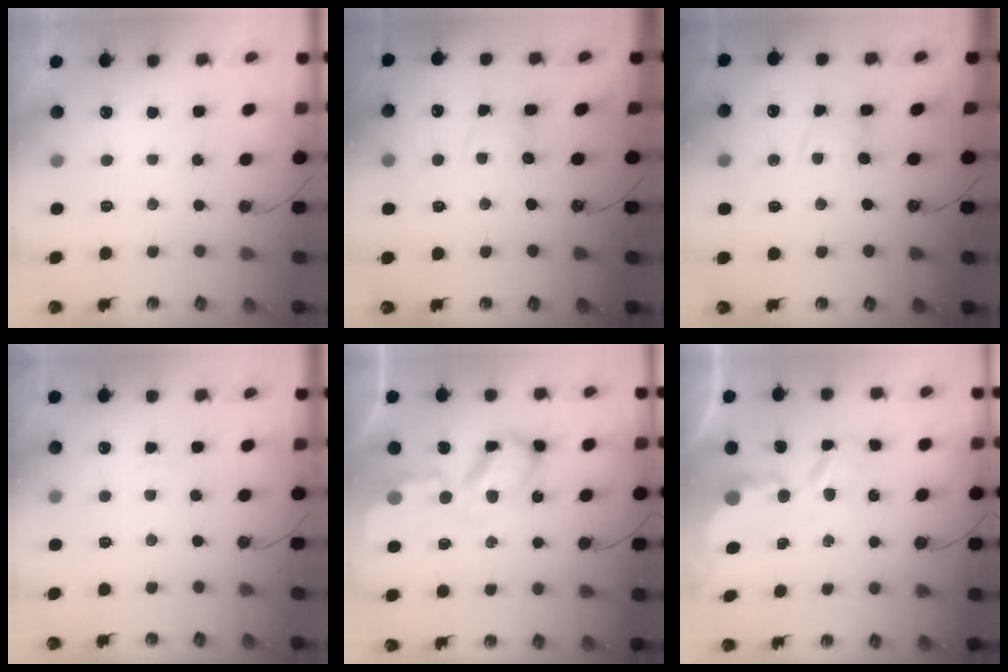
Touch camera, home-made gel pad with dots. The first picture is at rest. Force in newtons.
{"total": 1.6, "press": 1.6, "slide": 0.2}
{"total": 1.4, "press": 1.4, "slide": 0.2}
{"total": 4.0, "press": 3.9, "slide": 0.6}
{"total": 13.1, "press": 13.1, "slide": 1.4}
{"total": 5.6, "press": 5.6, "slide": 0.3}